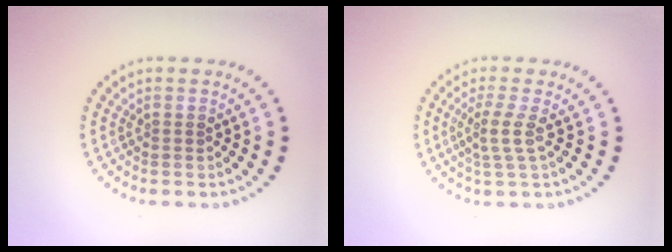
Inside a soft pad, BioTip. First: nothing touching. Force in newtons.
{"total": 2.1, "press": 1.6, "slide": 1.4}